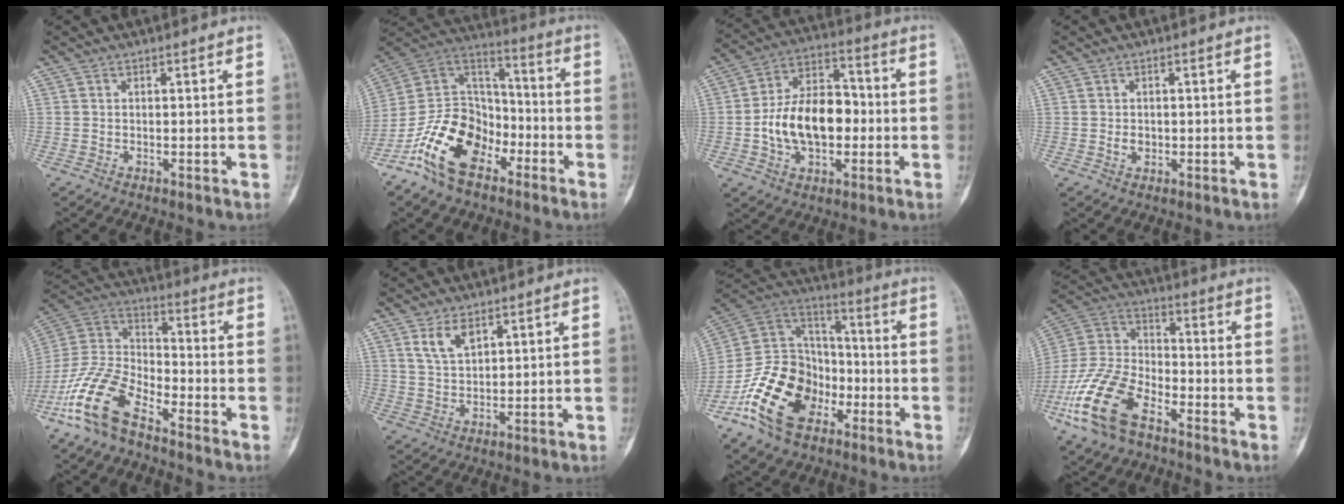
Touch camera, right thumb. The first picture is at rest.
{"total": 16.7, "force": [-9.2, 10.3, 9.4], "torque": [-0.157, 0.078, -0.181]}
{"total": 15.9, "force": [-1.9, 10.0, 12.2], "torque": [-0.191, 0.037, -0.032]}
{"total": 1.7, "force": [-0.1, 1.3, 1.1], "torque": [-0.015, 0.001, 0.001]}
{"total": 15.3, "force": [-9.6, 6.8, 9.8], "torque": [-0.205, 0.054, -0.197]}
{"total": 5.0, "force": [2.9, 2.5, 3.1], "torque": [-0.050, -0.016, 0.061]}
{"total": 19.0, "force": [-9.2, 12.6, 10.8], "torque": [-0.174, 0.073, -0.176]}
{"total": 17.1, "force": [-9.2, 8.7, 11.5], "torque": [-0.245, 0.041, -0.186]}